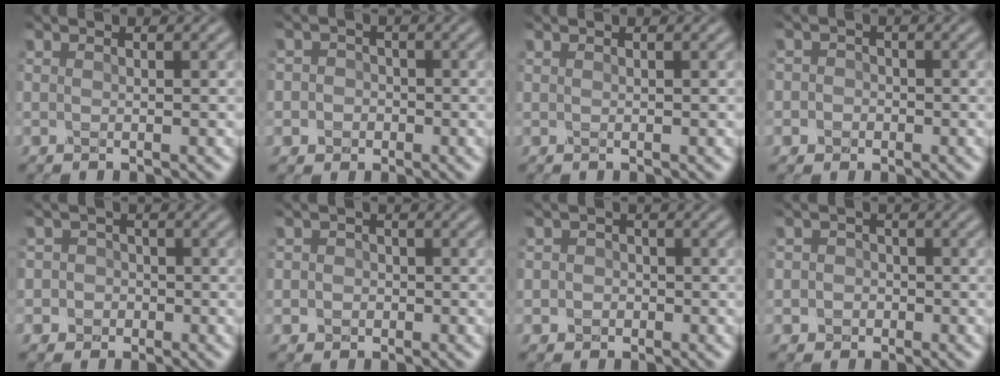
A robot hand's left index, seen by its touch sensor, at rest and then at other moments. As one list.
[{"total": 3.3, "force": [-0.6, 3.1, 0.8], "torque": [0.015, 0.010, -0.035]}, {"total": 0.0}, {"total": 2.5, "force": [-0.4, 2.4, 0.7], "torque": [0.012, 0.012, -0.032]}, {"total": 4.1, "force": [-0.7, 3.9, 0.9], "torque": [0.012, 0.015, -0.041]}, {"total": 2.7, "force": [0.0, 2.6, 0.9], "torque": [0.007, 0.010, -0.028]}, {"total": 2.6, "force": [-0.2, 2.4, 0.8], "torque": [0.010, 0.007, -0.026]}, {"total": 3.1, "force": [-0.5, 3.0, 0.8], "torque": [0.014, 0.009, -0.032]}]